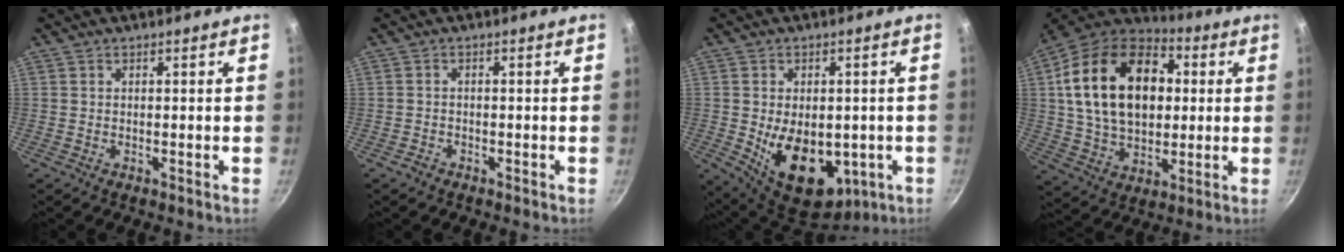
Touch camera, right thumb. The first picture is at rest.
{"total": 1.2, "force": [-0.9, 0.7, 0.2], "torque": [-0.011, 0.013, -0.019]}
{"total": 16.1, "force": [-2.8, 10.4, 11.9], "torque": [-0.153, -0.015, -0.017]}
{"total": 24.8, "force": [4.5, 16.5, 18.0], "torque": [-0.290, 0.017, 0.070]}